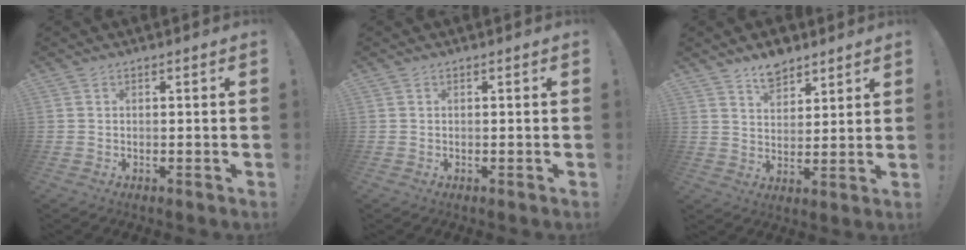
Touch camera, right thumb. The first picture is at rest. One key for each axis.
{"total": 0.0}
{"total": 7.7, "fx": 6.2, "fy": 4.0, "fz": 2.2, "tx": -0.028, "ty": -0.041, "tz": 0.115}